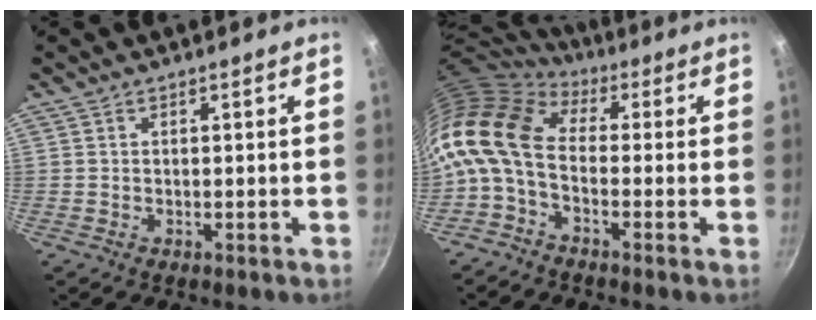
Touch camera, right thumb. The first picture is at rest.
{"total": 14.7, "force": [-0.4, 9.4, 11.2], "torque": [-0.225, 0.023, -0.029]}